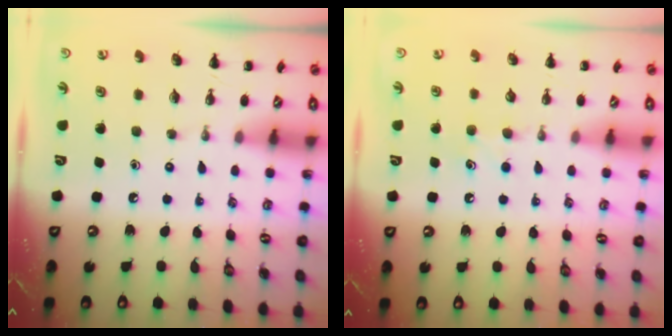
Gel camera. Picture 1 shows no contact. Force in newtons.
{"total": 5.9, "press": 5.7, "slide": 1.5}